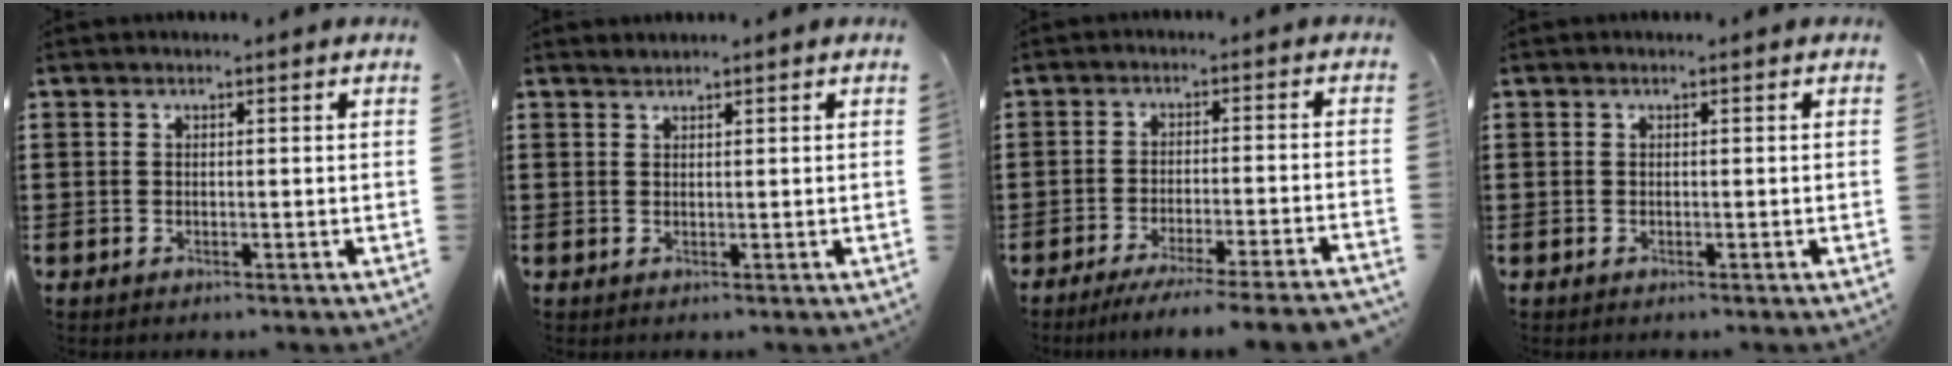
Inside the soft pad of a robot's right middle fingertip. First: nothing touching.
{"total": 0.7, "force": [0.7, 0.1, -0.1], "torque": [-0.001, 0.000, 0.015]}
{"total": 4.7, "force": [-4.2, -0.6, 2.1], "torque": [-0.033, -0.014, -0.080]}
{"total": 0.0}